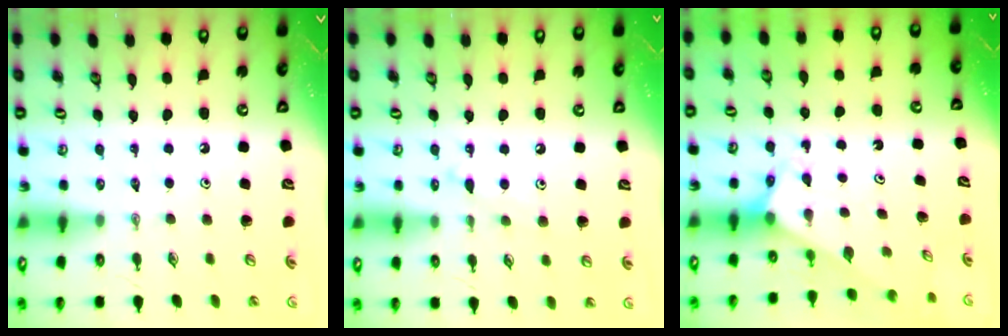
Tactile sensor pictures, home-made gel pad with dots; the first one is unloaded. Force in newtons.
{"total": 7.0, "press": 6.9, "slide": 0.7}
{"total": 2.6, "press": 2.6, "slide": 0.1}